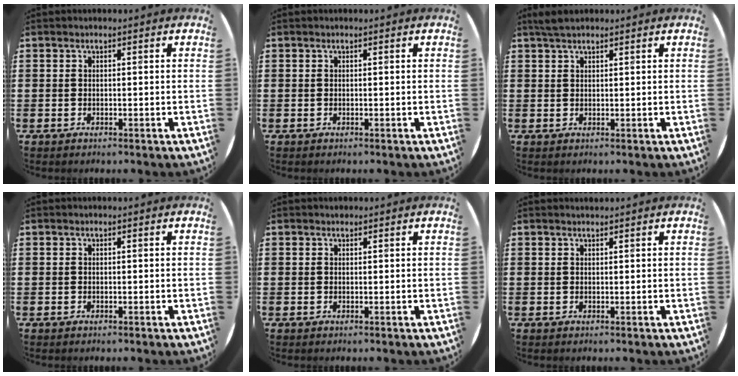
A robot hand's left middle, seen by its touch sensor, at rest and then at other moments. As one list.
[{"total": 0.0}, {"total": 2.0, "force": [1.7, 0.6, 0.8], "torque": [-0.018, 0.006, 0.033]}, {"total": 0.0}, {"total": 0.0}, {"total": 0.7, "force": [0.7, -0.1, 0.0], "torque": [0.000, 0.001, 0.013]}]